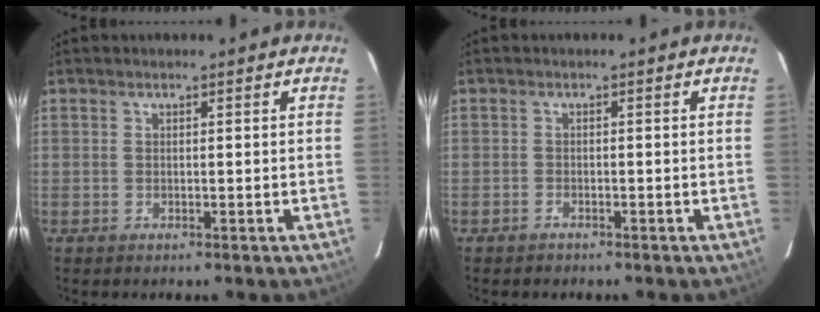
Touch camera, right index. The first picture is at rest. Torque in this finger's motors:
{"motor_torque": [0.11, -0.10, -0.03, -0.01]}